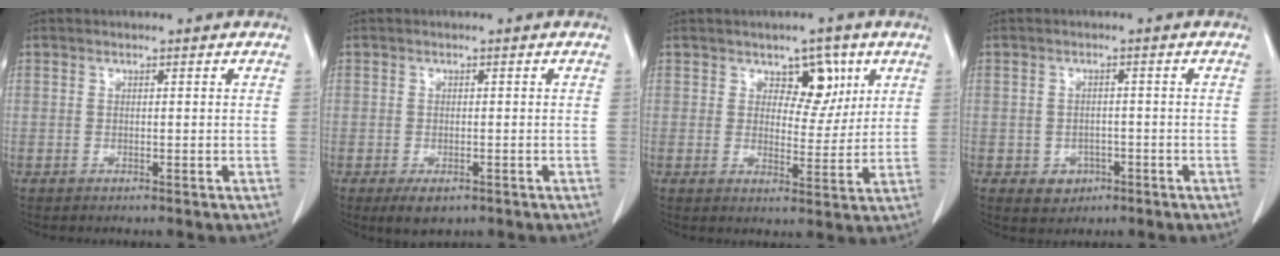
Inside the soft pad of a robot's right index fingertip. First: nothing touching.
{"total": 3.0, "force": [-1.7, 1.8, 1.8], "torque": [-0.028, -0.003, -0.018]}
{"total": 5.8, "force": [2.8, 3.4, 3.7], "torque": [-0.040, 0.003, 0.042]}
{"total": 3.2, "force": [-1.3, 2.7, 1.2], "torque": [-0.010, 0.006, -0.006]}